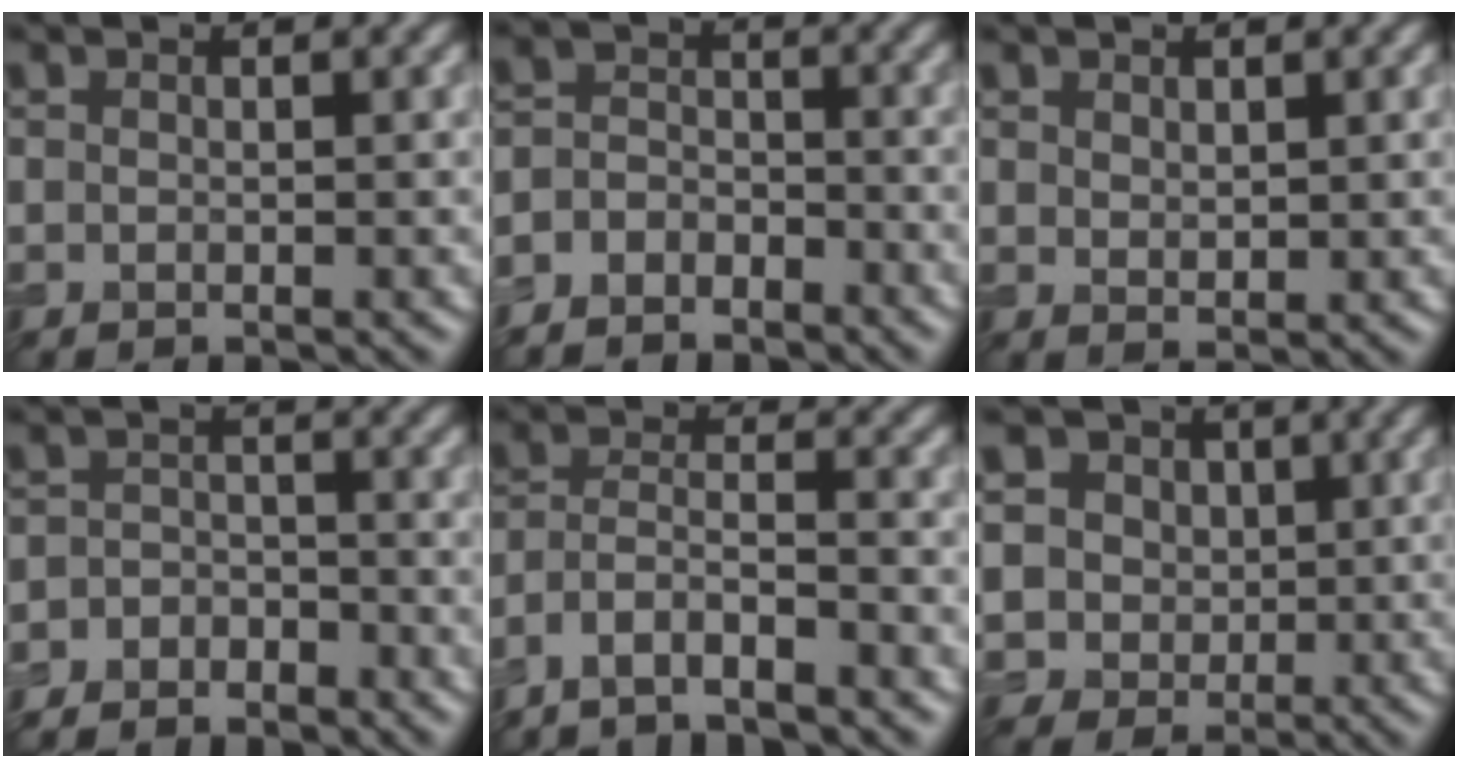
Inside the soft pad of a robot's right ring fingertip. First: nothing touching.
{"total": 3.7, "force": [-3.0, 2.1, 0.8], "torque": [-0.008, 0.006, -0.063]}
{"total": 1.2, "force": [0.8, 0.6, 0.6], "torque": [-0.012, -0.004, 0.020]}
{"total": 3.7, "force": [-3.2, 1.7, 0.6], "torque": [0.001, 0.000, -0.062]}
{"total": 4.8, "force": [-3.9, 1.0, 2.5], "torque": [-0.047, 0.000, -0.078]}
{"total": 6.9, "force": [2.0, 6.0, 2.8], "torque": [-0.055, 0.016, 0.009]}